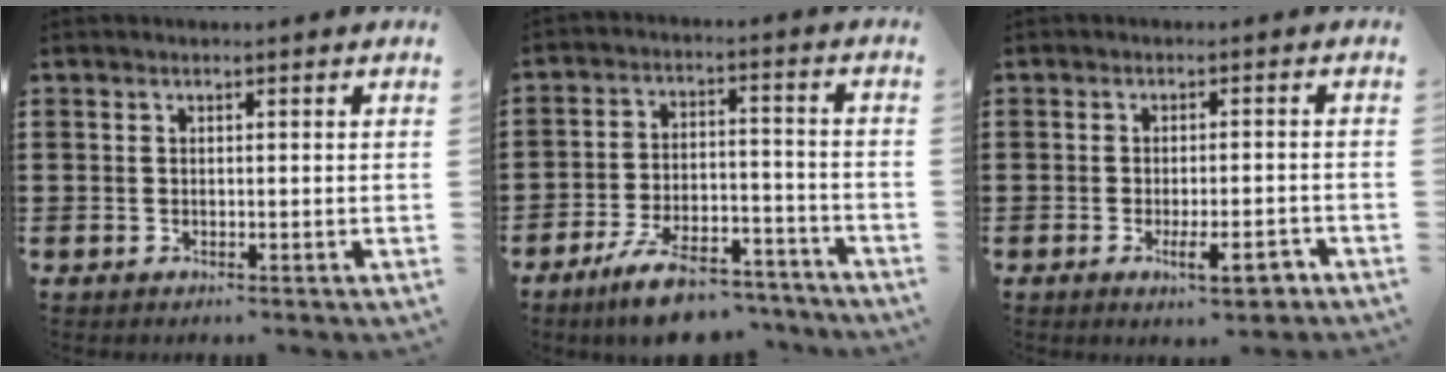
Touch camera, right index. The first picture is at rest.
{"total": 9.0, "force": [-7.3, 2.1, 4.7], "torque": [-0.089, 0.022, -0.137]}
{"total": 5.1, "force": [-2.4, 1.4, 4.3], "torque": [-0.073, -0.003, -0.041]}